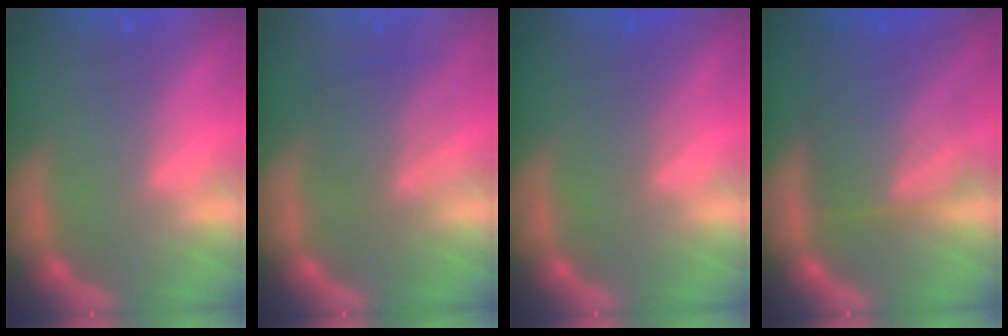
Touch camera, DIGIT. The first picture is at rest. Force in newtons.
{"total": 5.0}
{"total": 2.5}
{"total": 9.5}